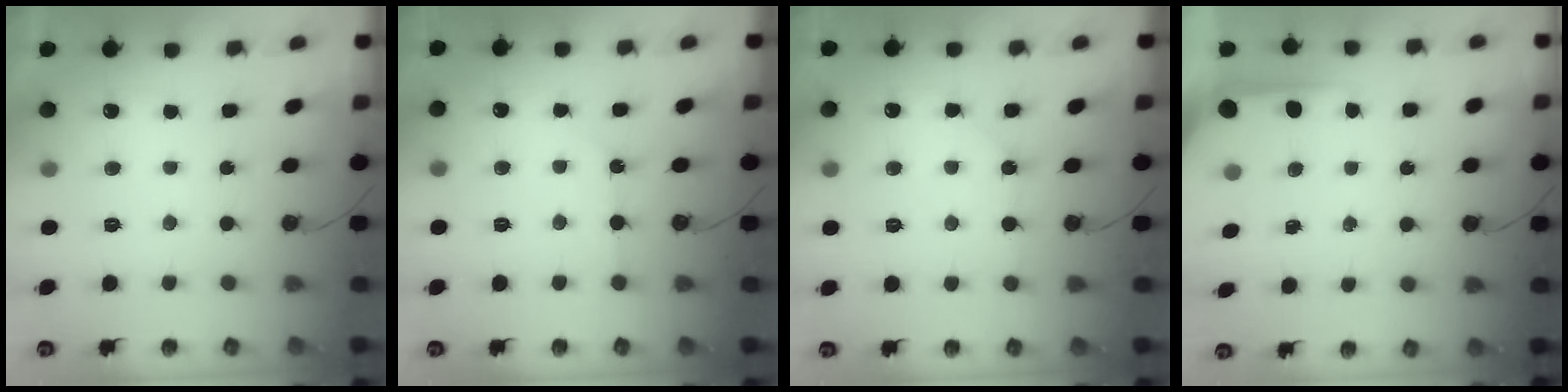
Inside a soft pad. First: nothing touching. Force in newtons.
{"total": 4.2, "press": 4.2, "slide": 0.6}
{"total": 4.9, "press": 4.8, "slide": 0.8}
{"total": 7.1, "press": 7.1, "slide": 0.5}